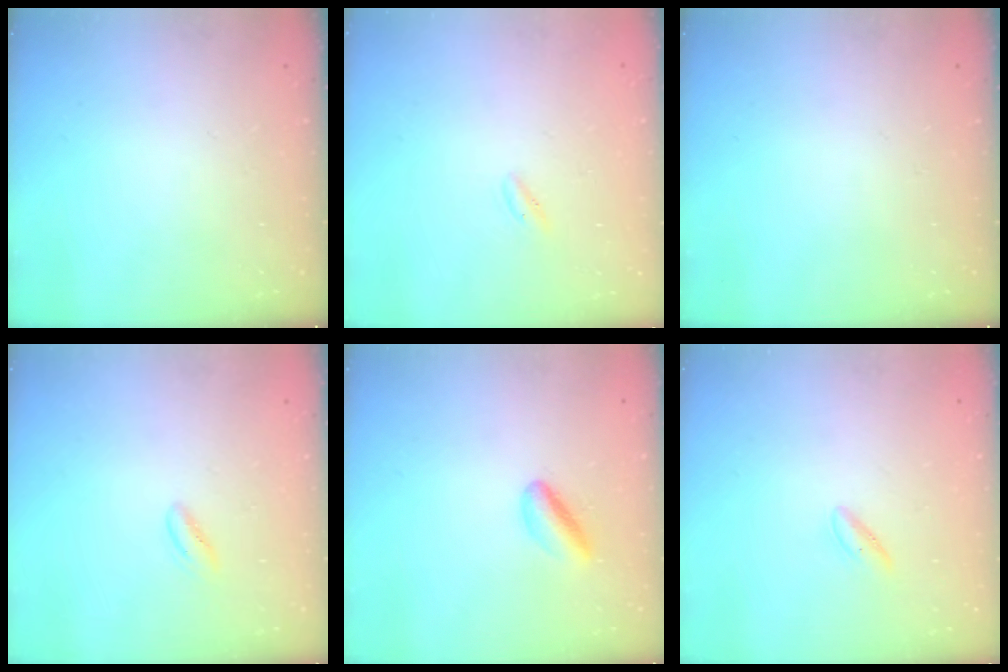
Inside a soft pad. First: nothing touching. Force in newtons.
{"total": 0.0}
{"total": 0.0}
{"total": 2.6, "press": 2.5, "slide": 0.6}
{"total": 5.1, "press": 4.9, "slide": 1.6}
{"total": 1.8, "press": 1.6, "slide": 0.9}